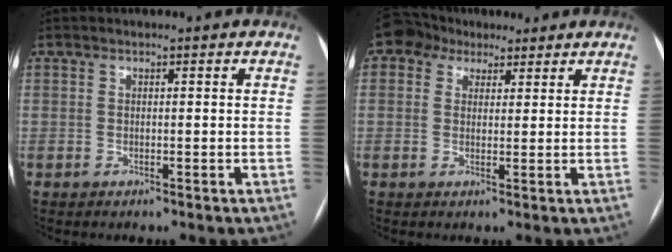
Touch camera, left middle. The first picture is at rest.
{"total": 6.0, "force": [4.1, 4.2, 1.5], "torque": [-0.034, 0.034, 0.071]}